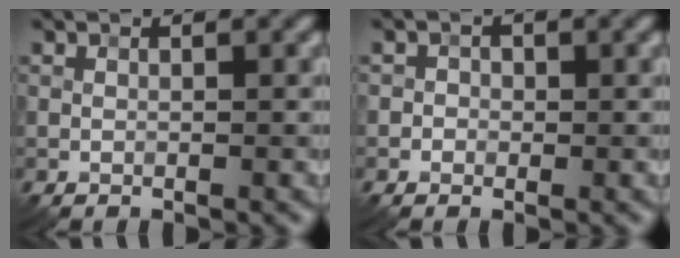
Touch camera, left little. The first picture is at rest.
{"total": 1.1, "force": [-0.1, 1.0, 0.3], "torque": [0.008, -0.002, -0.005]}